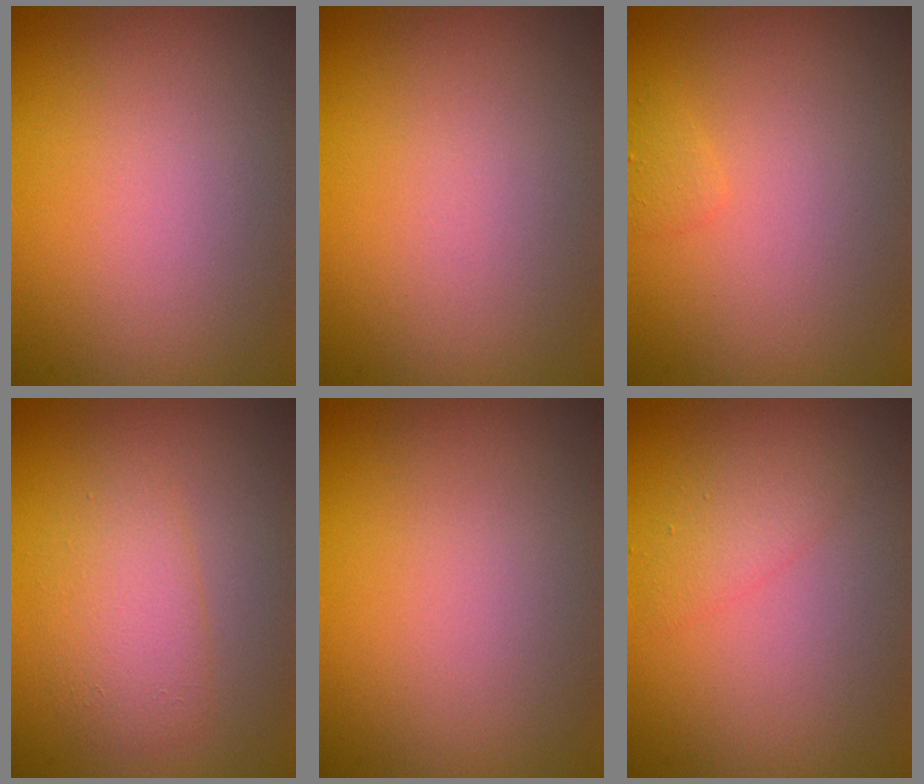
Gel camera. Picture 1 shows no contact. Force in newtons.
{"total": 0.0}
{"total": 0.7, "press": 0.7, "slide": 0.0}
{"total": 2.5, "press": 2.5, "slide": 0.1}
{"total": 0.0}
{"total": 1.4, "press": 1.4, "slide": 0.2}